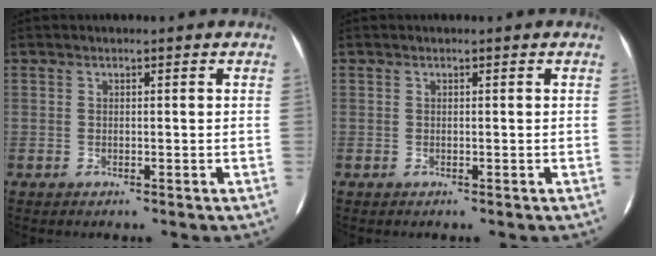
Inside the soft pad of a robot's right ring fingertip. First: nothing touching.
{"total": 0.0}